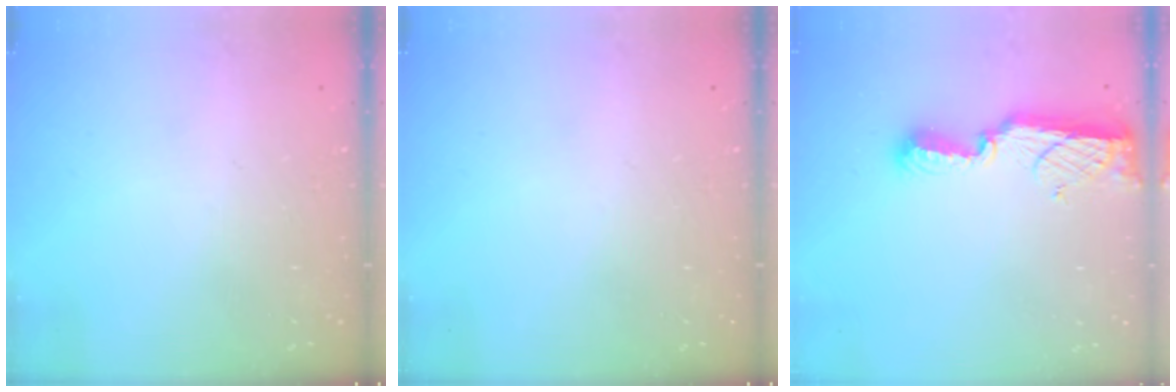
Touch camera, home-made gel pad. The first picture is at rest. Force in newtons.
{"total": 0.0}
{"total": 11.5, "press": 10.3, "slide": 5.0}